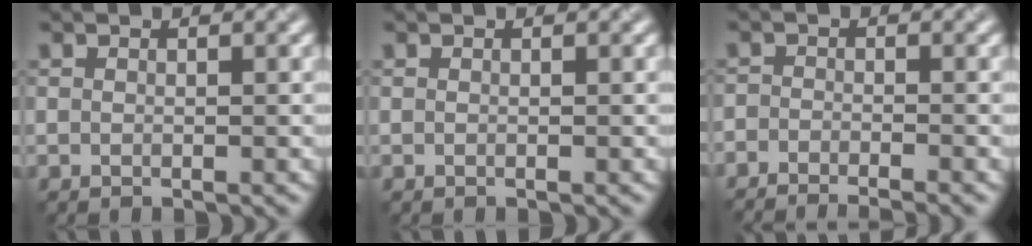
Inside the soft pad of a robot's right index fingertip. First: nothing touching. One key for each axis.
{"total": 0.0}
{"total": 4.2, "fx": -3.8, "fy": 0.6, "fz": 1.7, "tx": -0.029, "ty": -0.010, "tz": -0.051}